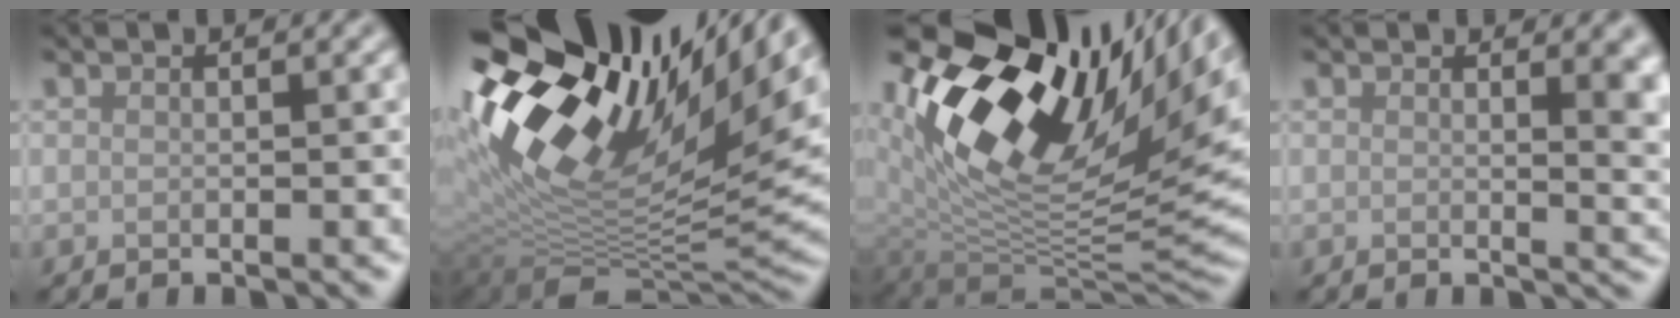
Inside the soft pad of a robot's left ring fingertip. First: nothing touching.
{"total": 17.0, "force": [6.9, 8.1, 13.2], "torque": [-0.228, 0.009, 0.130]}
{"total": 16.0, "force": [5.8, 8.9, 12.0], "torque": [-0.208, -0.004, 0.108]}
{"total": 4.9, "force": [1.5, 2.1, 4.1], "torque": [-0.024, -0.003, 0.024]}